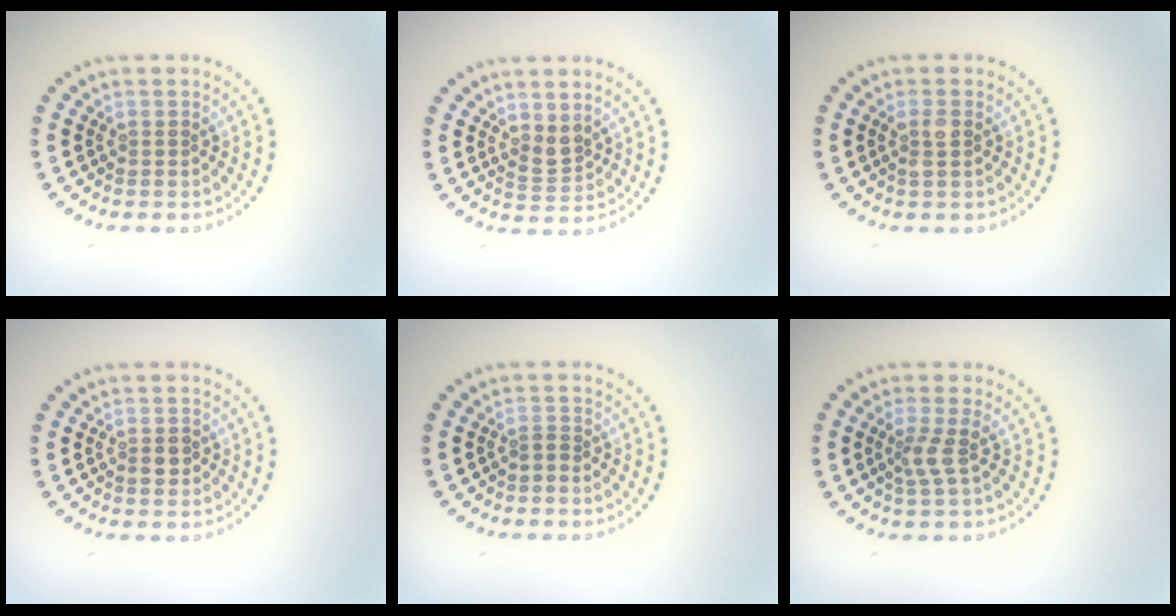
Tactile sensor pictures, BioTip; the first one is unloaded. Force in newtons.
{"total": 1.8, "press": 1.5, "slide": 1.0}
{"total": 1.5, "press": 1.4, "slide": 0.5}
{"total": 1.4, "press": 1.3, "slide": 0.3}
{"total": 0.6, "press": 0.4, "slide": 0.5}
{"total": 1.8, "press": 1.4, "slide": 1.2}